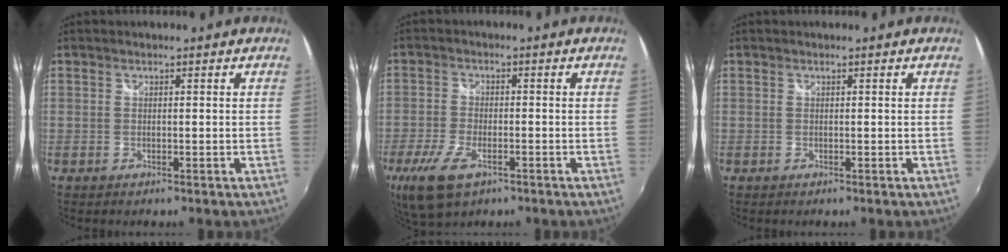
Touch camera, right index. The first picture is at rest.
{"total": 10.9, "force": [-5.9, 5.3, 7.4], "torque": [-0.180, -0.029, -0.106]}
{"total": 0.0}